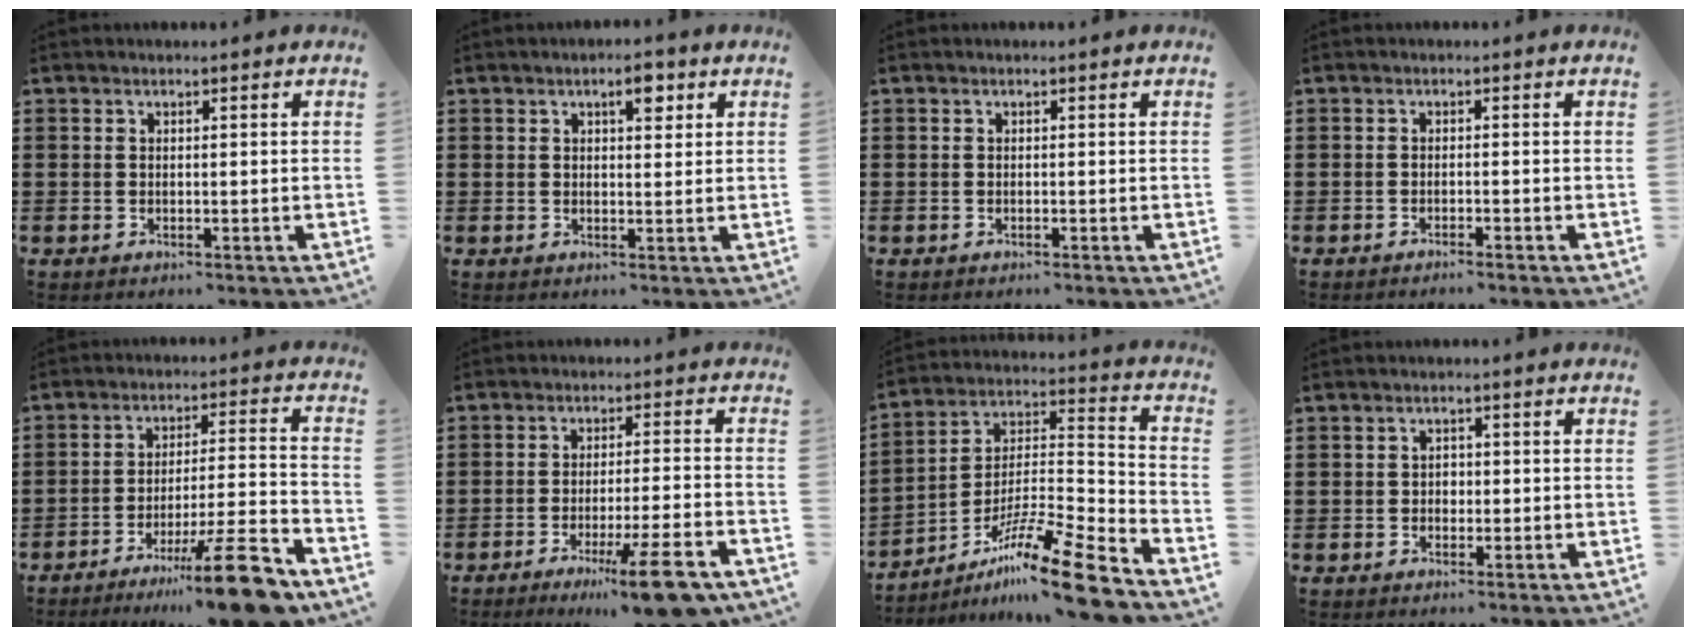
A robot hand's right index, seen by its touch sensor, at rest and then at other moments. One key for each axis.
{"total": 3.3, "fx": 1.9, "fy": 1.2, "fz": 2.5, "tx": -0.029, "ty": -0.001, "tz": 0.026}
{"total": 0.0}
{"total": 0.9, "fx": -0.8, "fy": -0.1, "fz": 0.3, "tx": -0.007, "ty": -0.001, "tz": -0.016}
{"total": 13.6, "fx": -9.9, "fy": 1.4, "fz": 9.2, "tx": -0.127, "ty": 0.038, "tz": -0.168}
{"total": 10.4, "fx": -6.7, "fy": 0.8, "fz": 8.0, "tx": -0.124, "ty": 0.002, "tz": -0.114}
{"total": 15.0, "fx": -11.4, "fy": 1.0, "fz": 9.6, "tx": -0.151, "ty": 0.031, "tz": -0.208}
{"total": 1.2, "fx": -0.2, "fy": 0.9, "fz": 0.7, "tx": -0.016, "ty": 0.002, "tz": -0.004}